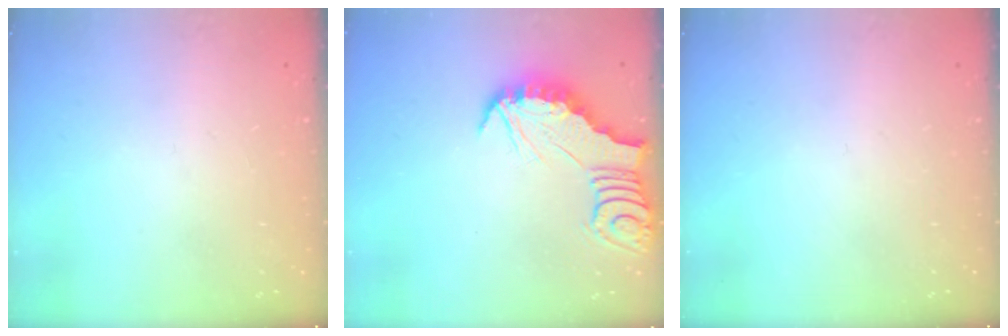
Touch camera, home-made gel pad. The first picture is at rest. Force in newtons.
{"total": 2.7, "press": 2.7, "slide": 0.3}
{"total": 0.0}